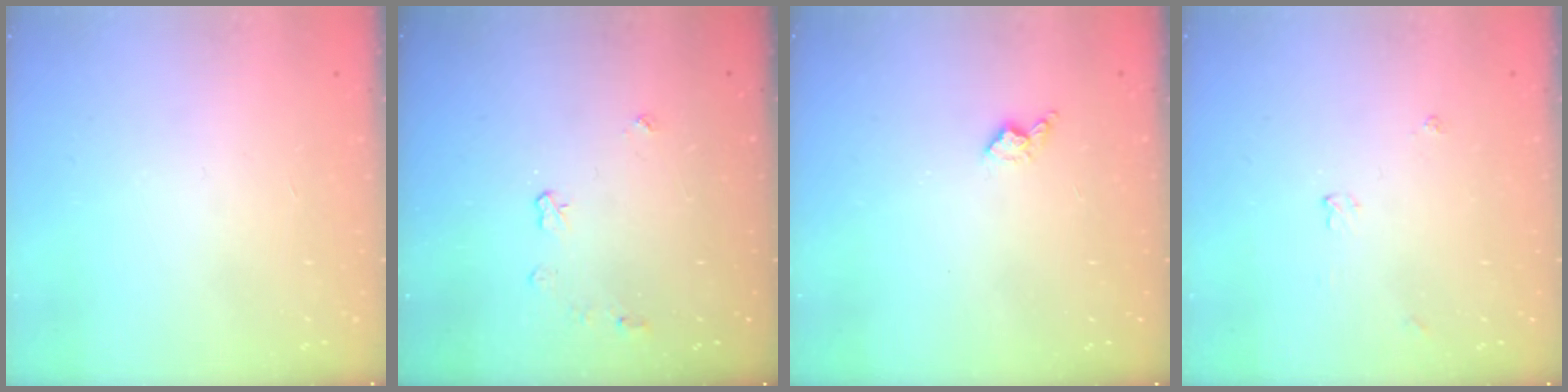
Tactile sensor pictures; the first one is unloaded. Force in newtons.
{"total": 4.2, "press": 4.1, "slide": 0.4}
{"total": 4.0, "press": 3.9, "slide": 0.7}
{"total": 3.6, "press": 3.5, "slide": 0.5}